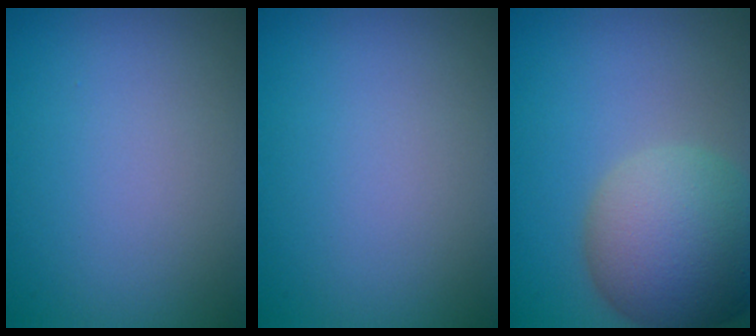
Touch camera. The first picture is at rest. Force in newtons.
{"total": 0.0}
{"total": 9.6, "press": 9.6, "slide": 0.6}